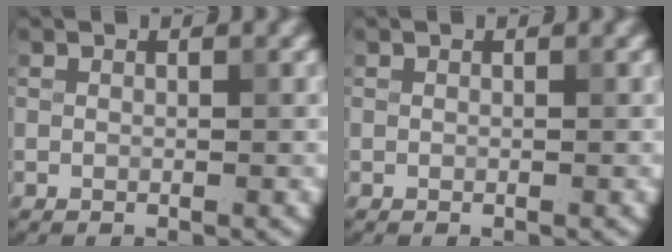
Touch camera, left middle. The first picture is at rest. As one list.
[{"total": 0.0}]